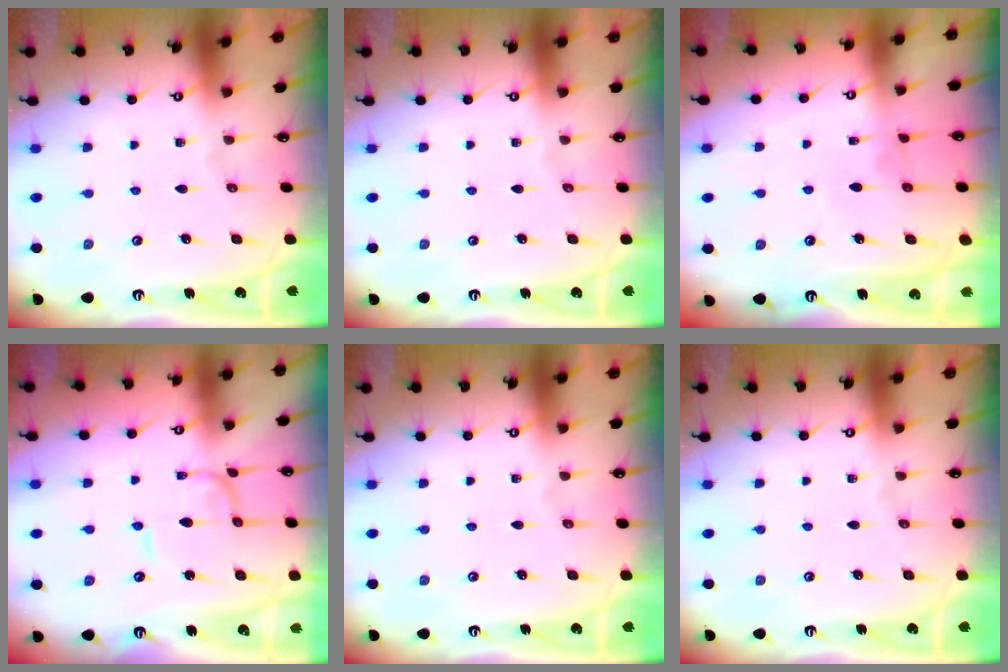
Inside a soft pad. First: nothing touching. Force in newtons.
{"total": 0.0}
{"total": 0.9, "press": 0.8, "slide": 0.3}
{"total": 1.0, "press": 1.0, "slide": 0.1}
{"total": 0.0}
{"total": 0.0}